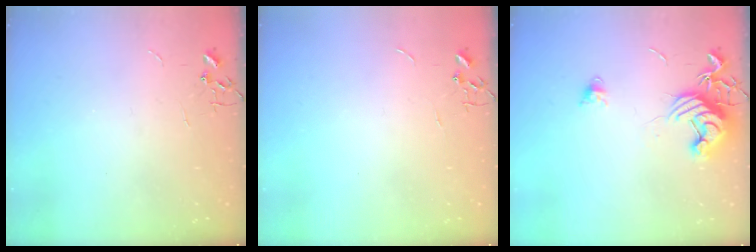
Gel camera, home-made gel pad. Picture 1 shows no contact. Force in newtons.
{"total": 0.0}
{"total": 11.6, "press": 11.6, "slide": 0.5}